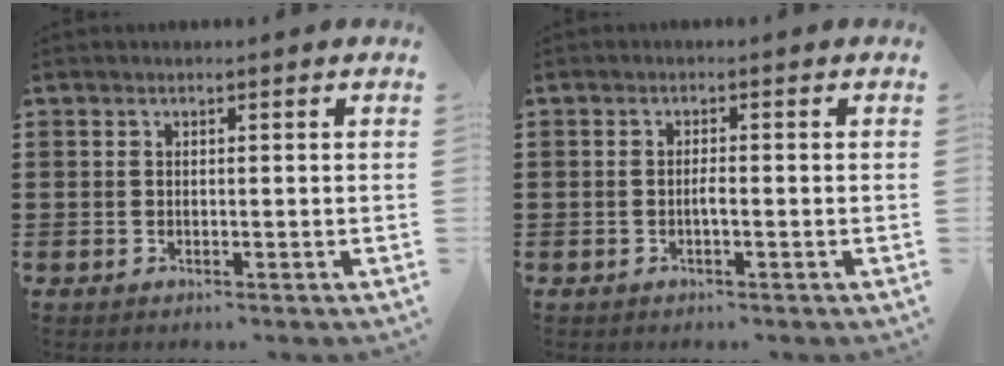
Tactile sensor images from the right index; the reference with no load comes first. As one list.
[{"total": 1.3, "force": [-0.4, 0.1, 1.2], "torque": [-0.024, -0.001, -0.008]}]